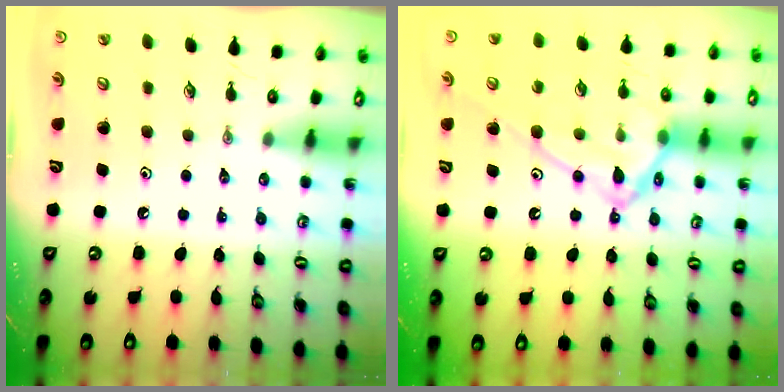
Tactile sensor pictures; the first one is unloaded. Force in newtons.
{"total": 17.2, "press": 17.2, "slide": 1.4}